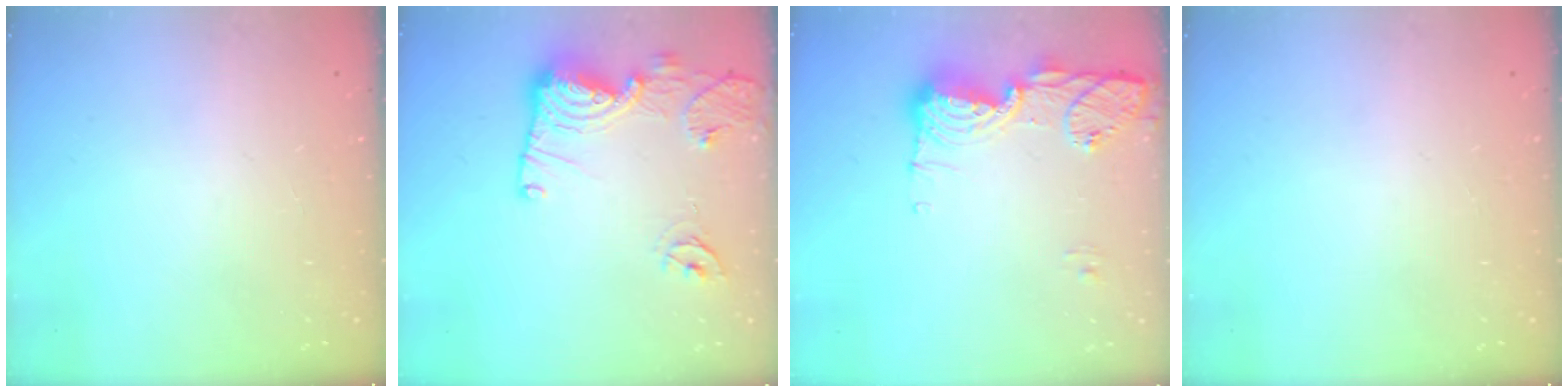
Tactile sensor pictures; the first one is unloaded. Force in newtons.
{"total": 14.3, "press": 14.2, "slide": 1.4}
{"total": 16.1, "press": 15.2, "slide": 5.3}
{"total": 0.0}